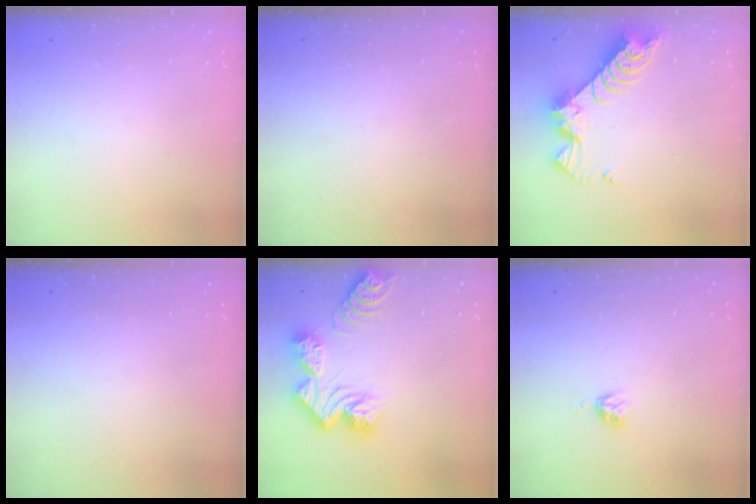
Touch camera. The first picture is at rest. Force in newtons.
{"total": 0.0}
{"total": 8.7, "press": 8.7, "slide": 0.9}
{"total": 0.0}
{"total": 13.0, "press": 13.0, "slide": 1.1}
{"total": 3.4, "press": 3.4, "slide": 0.4}